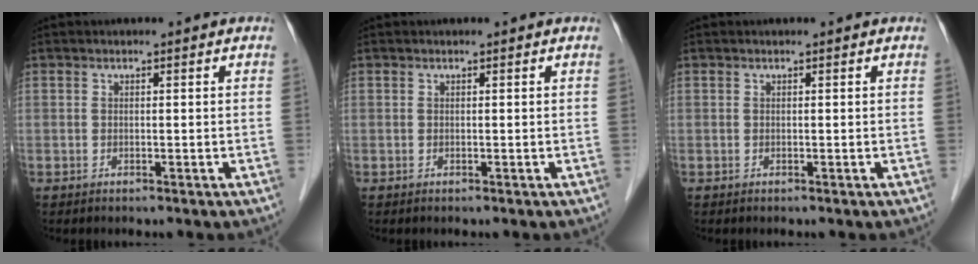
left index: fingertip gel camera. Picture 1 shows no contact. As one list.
[{"total": 0.0}, {"total": 0.0}]